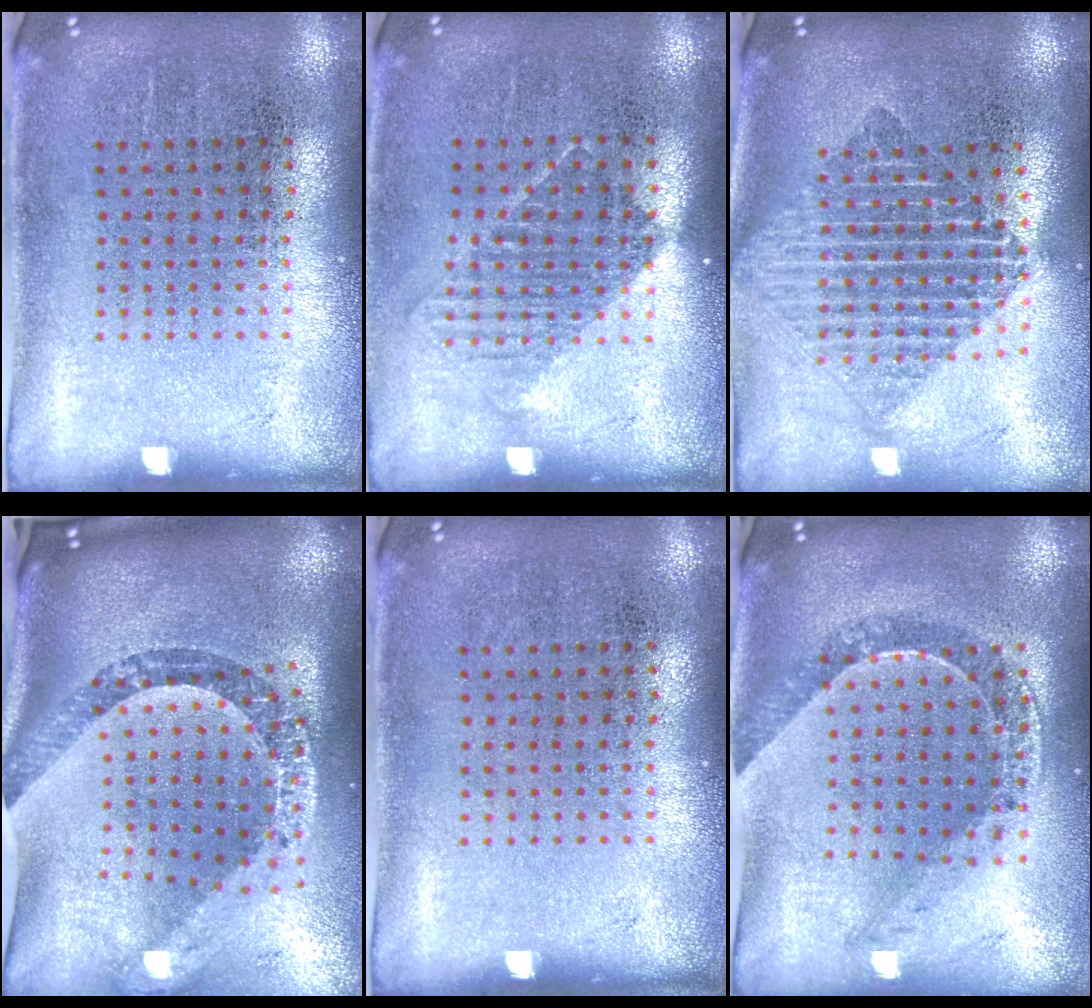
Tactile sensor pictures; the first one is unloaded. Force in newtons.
{"total": 1.2, "press": 1.0, "slide": 0.7}
{"total": 1.9, "press": 1.6, "slide": 1.0}
{"total": 3.5, "press": 2.5, "slide": 2.5}
{"total": 0.0}
{"total": 0.5, "press": 0.5, "slide": 0.1}